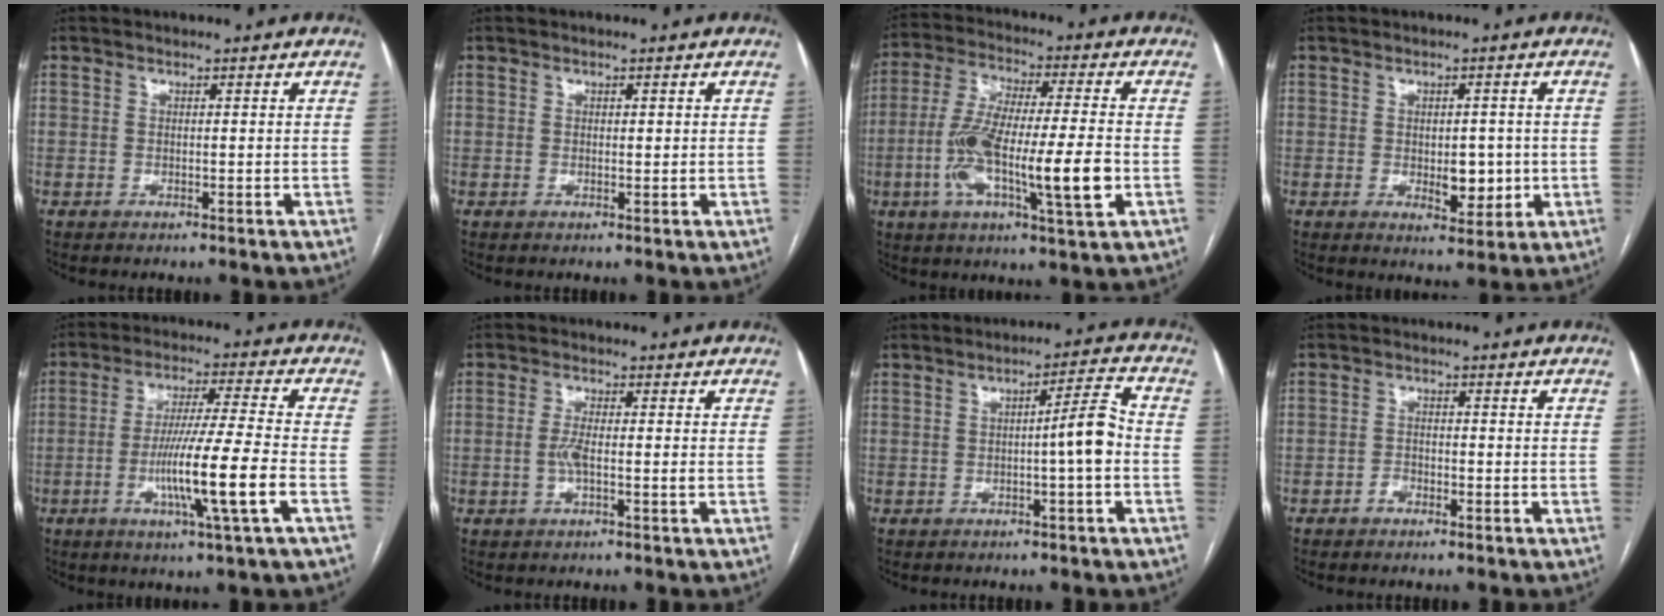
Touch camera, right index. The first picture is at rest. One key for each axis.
{"total": 0.6, "fx": 0.2, "fy": 0.3, "fz": 0.5, "tx": -0.007, "ty": 0.000, "tz": 0.003}
{"total": 16.5, "fx": -3.7, "fy": 2.1, "fz": 15.9, "tx": -0.302, "ty": -0.002, "tz": -0.063}
{"total": 5.2, "fx": -0.5, "fy": 2.8, "fz": 4.3, "tx": -0.054, "ty": -0.001, "tz": 0.003}
{"total": 12.4, "fx": -3.7, "fy": -1.0, "fz": 11.8, "tx": -0.219, "ty": -0.012, "tz": -0.070}
{"total": 3.0, "fx": -0.5, "fy": 0.3, "fz": 3.0, "tx": -0.063, "ty": -0.002, "tz": -0.011}
{"total": 5.8, "fx": -1.0, "fy": -0.2, "fz": 5.7, "tx": -0.081, "ty": 0.013, "tz": -0.015}
{"total": 1.7, "fx": -1.2, "fy": 1.0, "fz": 0.6, "tx": -0.008, "ty": 0.006, "tz": -0.022}